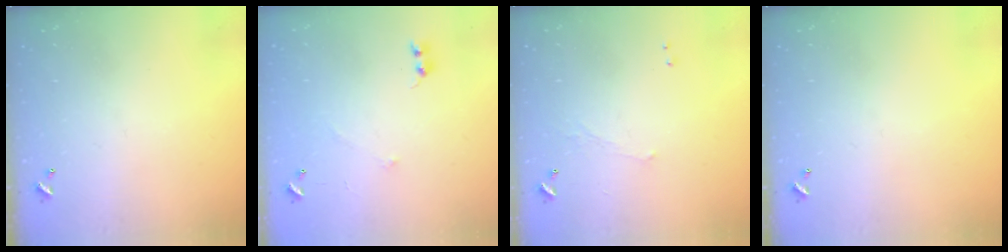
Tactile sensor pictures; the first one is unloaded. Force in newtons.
{"total": 6.3, "press": 6.3, "slide": 0.4}
{"total": 0.6, "press": 0.2, "slide": 0.5}
{"total": 0.0}